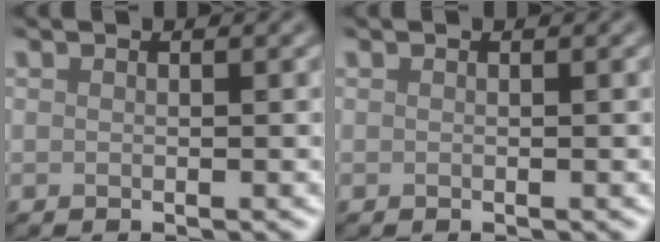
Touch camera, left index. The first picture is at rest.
{"total": 0.0}